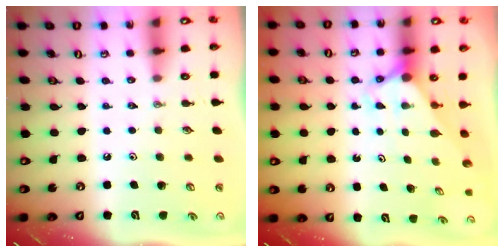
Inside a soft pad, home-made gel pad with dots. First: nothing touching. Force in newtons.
{"total": 2.8, "press": 2.8, "slide": 0.0}